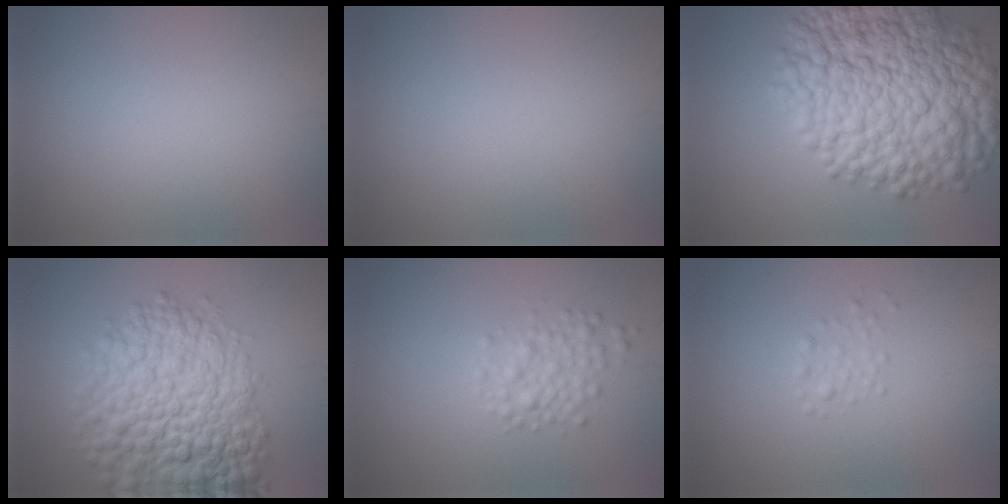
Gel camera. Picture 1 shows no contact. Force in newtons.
{"total": 0.0}
{"total": 13.4, "press": 13.4, "slide": 0.2}
{"total": 10.6, "press": 10.5, "slide": 0.4}
{"total": 2.3, "press": 2.3, "slide": 0.1}
{"total": 1.1, "press": 1.1, "slide": 0.0}